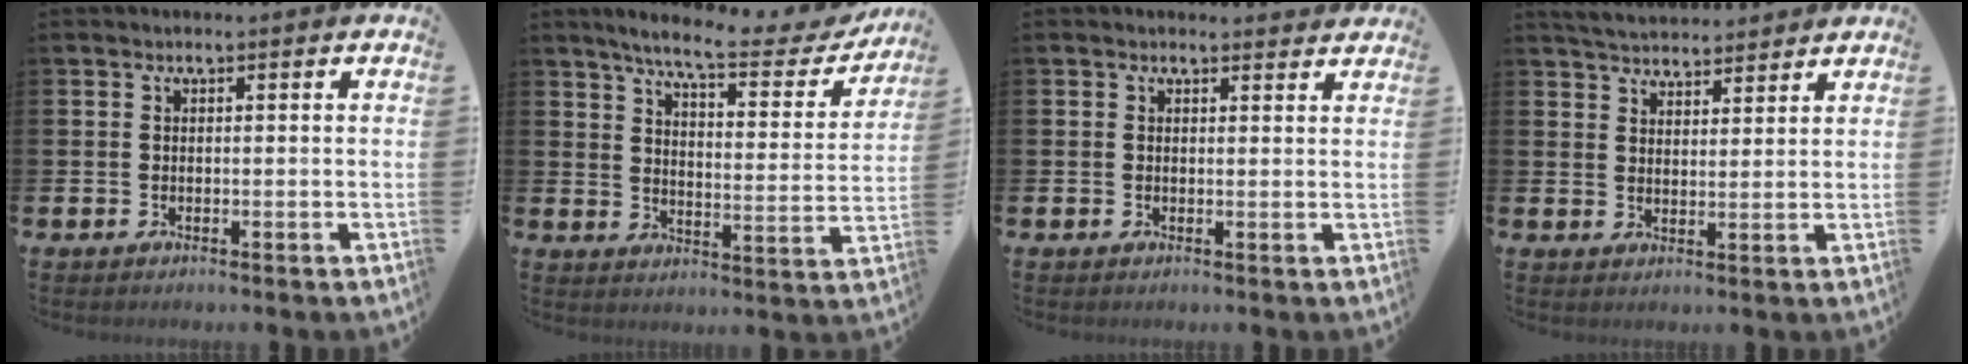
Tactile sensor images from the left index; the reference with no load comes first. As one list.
[{"total": 8.0, "force": [7.0, 1.1, 3.7], "torque": [-0.087, -0.043, 0.113]}, {"total": 1.1, "force": [1.0, 0.3, 0.0], "torque": [0.006, -0.002, 0.018]}, {"total": 4.4, "force": [4.4, 0.7, 0.0], "torque": [-0.021, -0.017, 0.081]}]